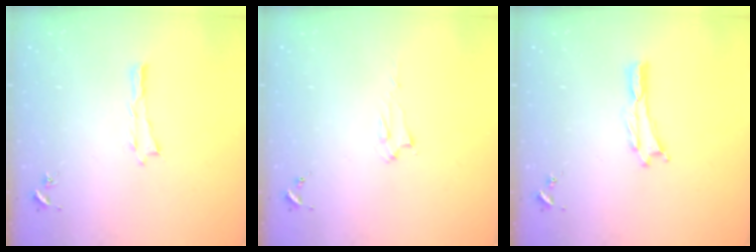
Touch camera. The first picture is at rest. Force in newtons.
{"total": 2.0, "press": 2.0, "slide": 0.2}
{"total": 0.0}